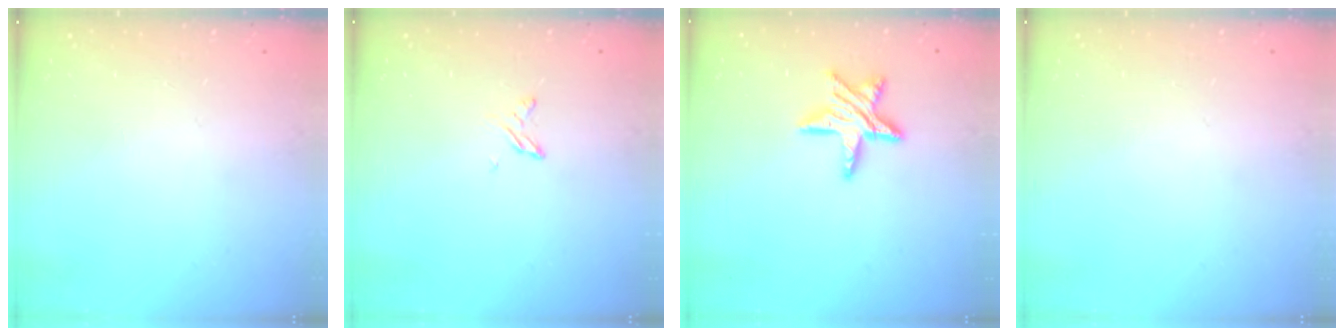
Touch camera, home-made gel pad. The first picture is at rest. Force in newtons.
{"total": 3.0, "press": 2.9, "slide": 0.4}
{"total": 11.2, "press": 11.2, "slide": 0.8}
{"total": 0.0}